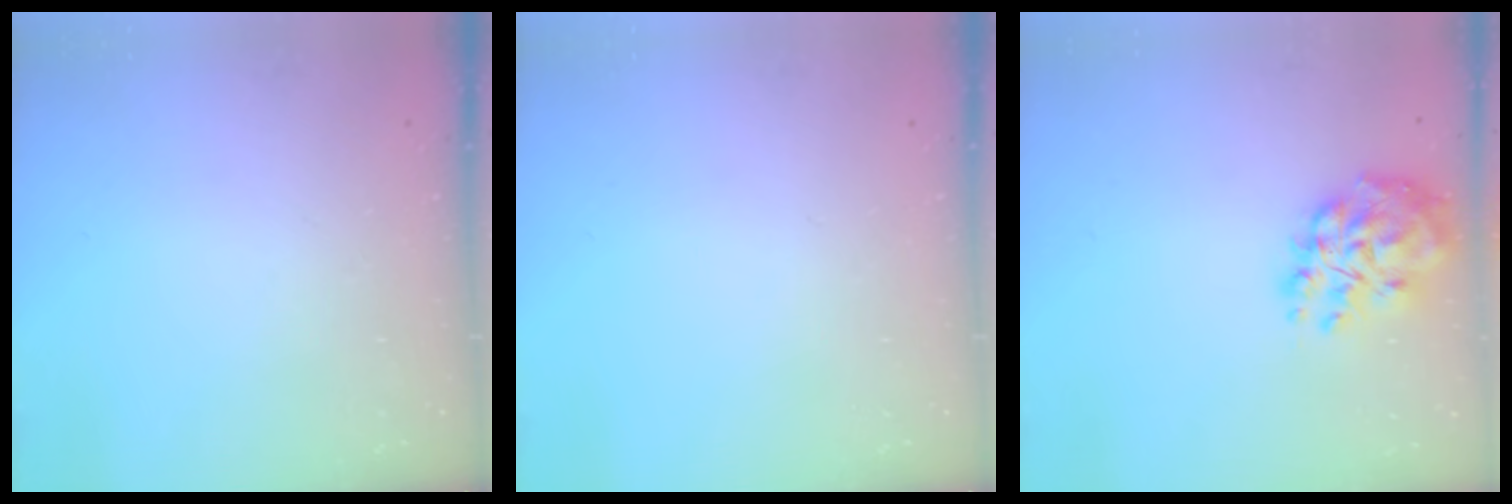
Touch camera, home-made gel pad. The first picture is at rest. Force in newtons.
{"total": 0.0}
{"total": 14.7, "press": 13.9, "slide": 4.7}